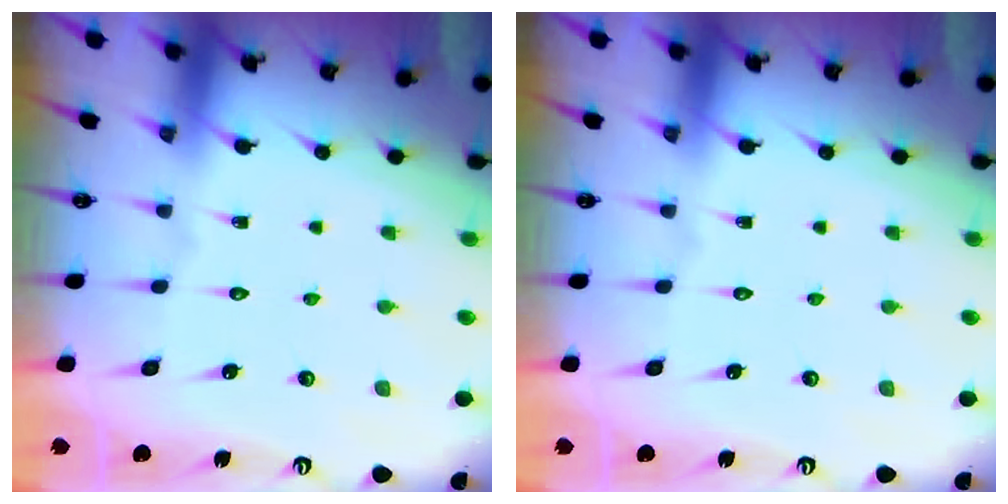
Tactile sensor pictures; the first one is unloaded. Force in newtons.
{"total": 0.0}